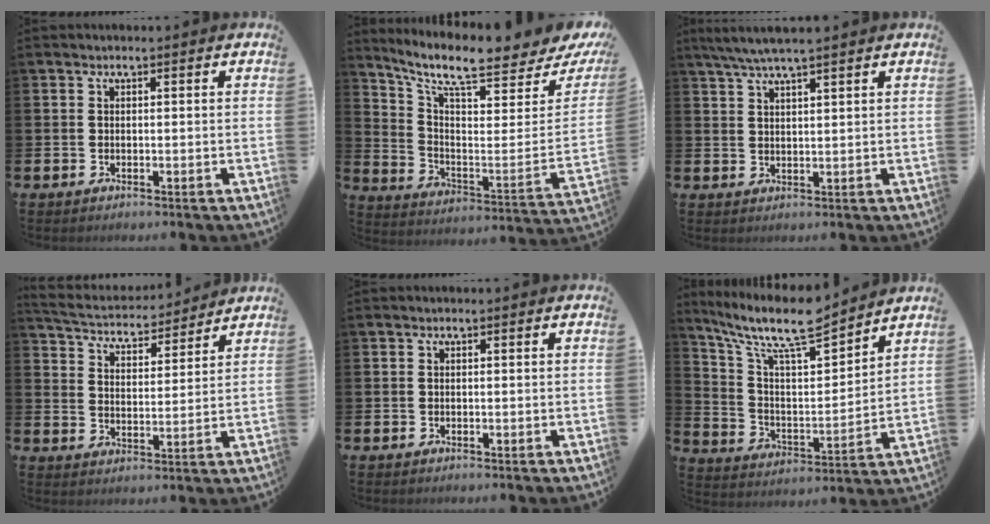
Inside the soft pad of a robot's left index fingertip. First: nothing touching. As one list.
[{"total": 9.2, "force": [7.6, 2.0, 4.8], "torque": [-0.107, -0.076, 0.123]}, {"total": 4.5, "force": [3.9, 0.2, 2.2], "torque": [-0.059, -0.004, 0.073]}, {"total": 4.9, "force": [4.8, 1.1, 0.6], "torque": [-0.042, -0.035, 0.081]}, {"total": 0.0}, {"total": 11.1, "force": [9.6, 2.1, 5.2], "torque": [-0.135, -0.062, 0.166]}]